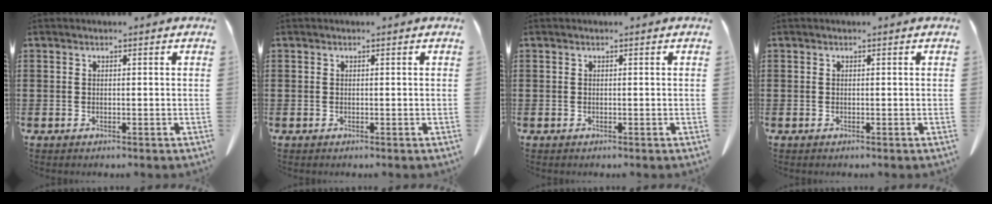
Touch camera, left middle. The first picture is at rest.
{"total": 0.0}
{"total": 0.0}
{"total": 0.0}